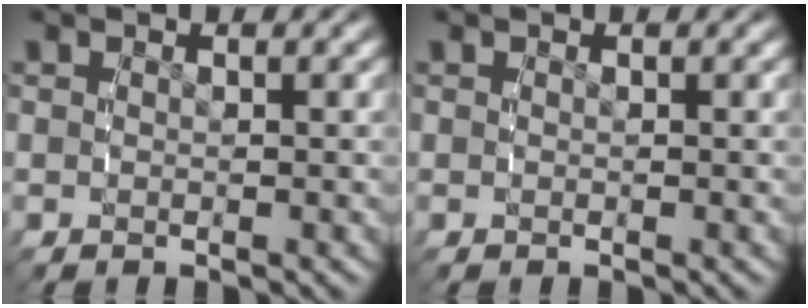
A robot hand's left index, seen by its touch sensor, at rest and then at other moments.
{"total": 0.0}